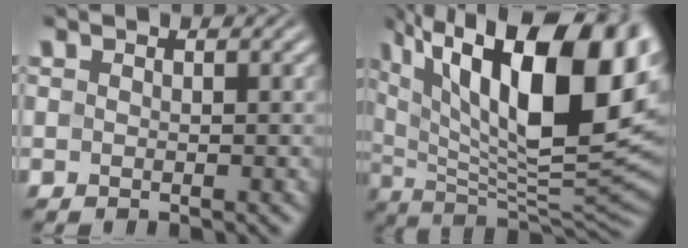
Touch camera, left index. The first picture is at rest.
{"total": 19.4, "force": [7.9, 7.6, 16.0], "torque": [-0.258, 0.032, 0.140]}